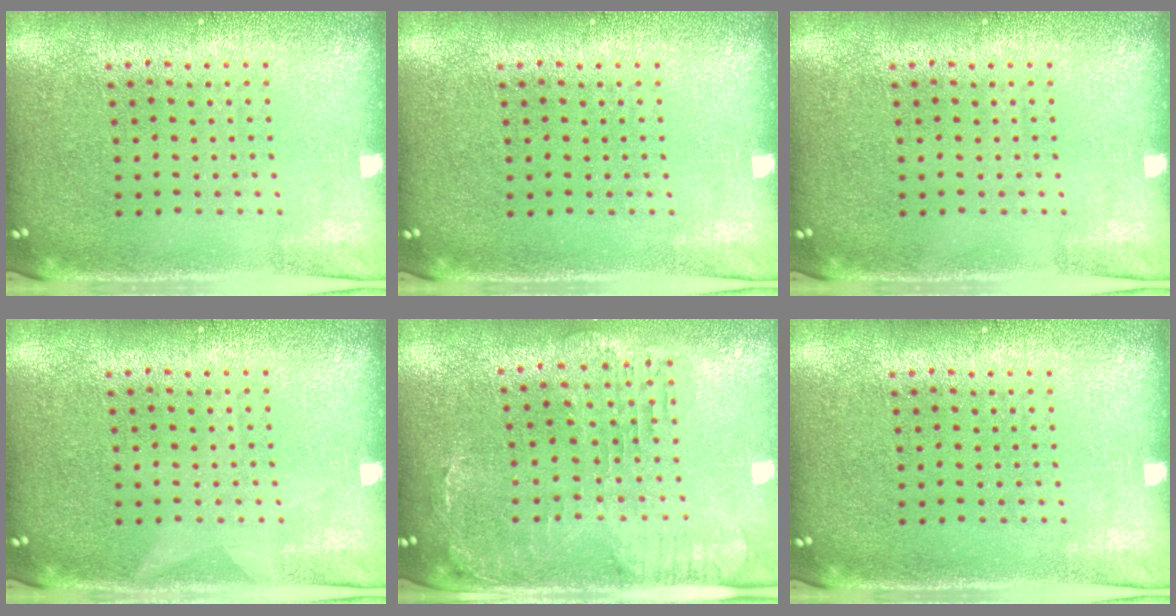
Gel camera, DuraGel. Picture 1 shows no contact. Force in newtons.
{"total": 0.0}
{"total": 0.0}
{"total": 0.6, "press": 0.6, "slide": 0.1}
{"total": 0.9, "press": 0.8, "slide": 0.3}
{"total": 0.0}